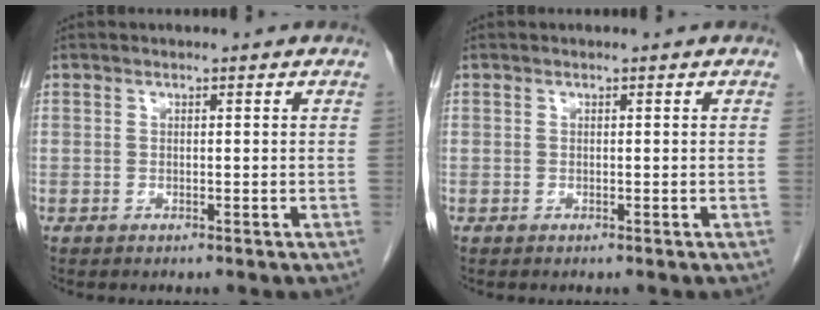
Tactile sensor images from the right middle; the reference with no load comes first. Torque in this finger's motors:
{"motor_torque": [0.00, 0.00, 0.00, 0.00]}